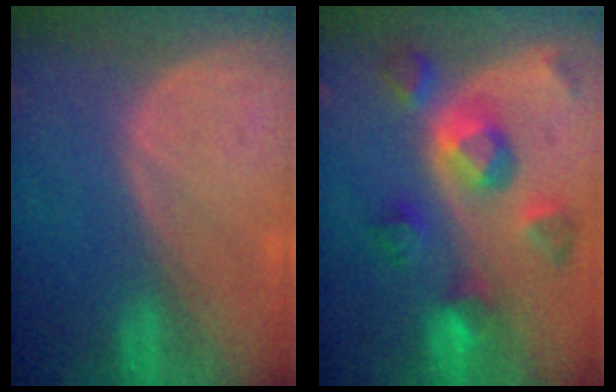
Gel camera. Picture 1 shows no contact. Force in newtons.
{"total": 9.5, "press": 8.7, "slide": 3.9}